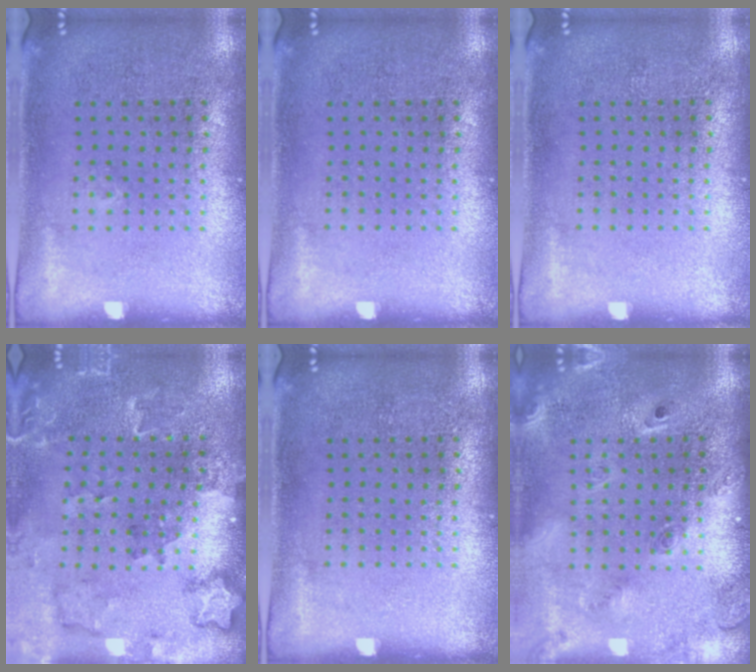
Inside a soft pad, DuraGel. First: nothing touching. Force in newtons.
{"total": 0.0}
{"total": 0.0}
{"total": 1.8, "press": 1.8, "slide": 0.0}
{"total": 0.0}
{"total": 2.5, "press": 1.8, "slide": 1.6}